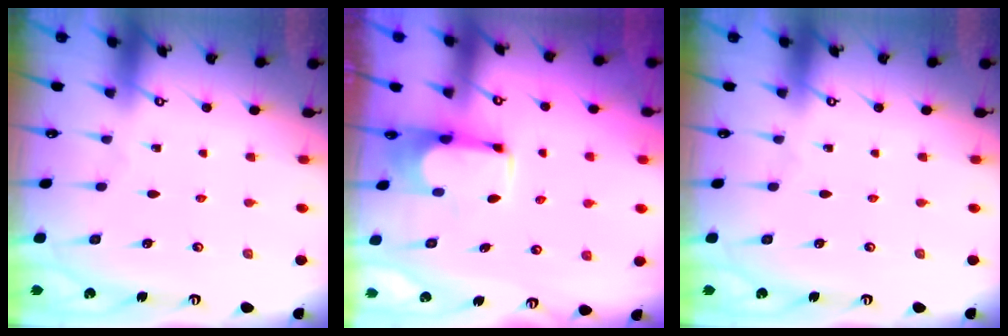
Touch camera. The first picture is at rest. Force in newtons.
{"total": 3.2, "press": 3.1, "slide": 0.5}
{"total": 0.0}